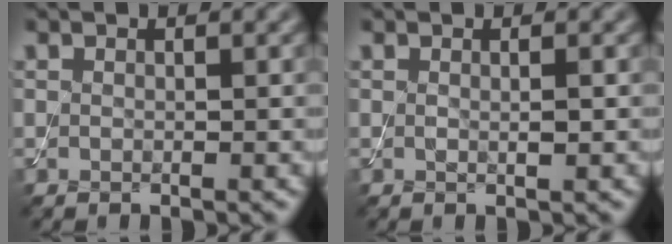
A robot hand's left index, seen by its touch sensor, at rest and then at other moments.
{"total": 0.7, "force": [0.1, 0.1, 0.7], "torque": [-0.013, -0.002, 0.000]}